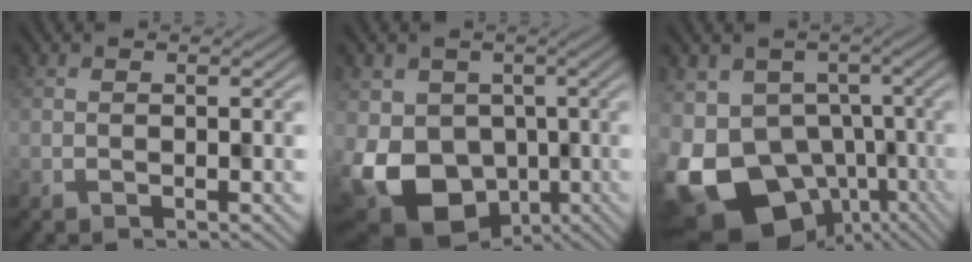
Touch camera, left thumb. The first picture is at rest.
{"total": 14.0, "force": [-4.3, 11.2, 7.2], "torque": [-0.162, -0.039, -0.055]}
{"total": 16.9, "force": [-7.6, 11.5, 9.7], "torque": [-0.209, -0.033, -0.087]}